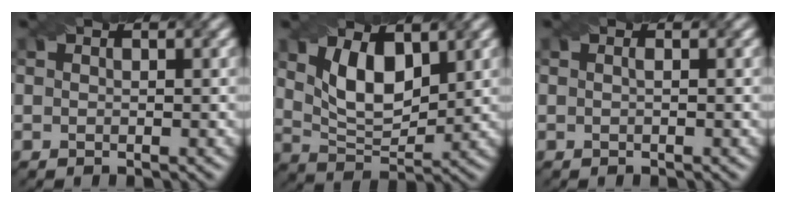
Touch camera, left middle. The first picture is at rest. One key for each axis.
{"total": 5.6, "fx": 1.8, "fy": 2.9, "fz": 4.5, "tx": -0.093, "ty": 0.000, "tz": 0.037}
{"total": 0.6, "fx": -0.1, "fy": 0.3, "fz": 0.5, "tx": 0.000, "ty": -0.001, "tz": -0.008}